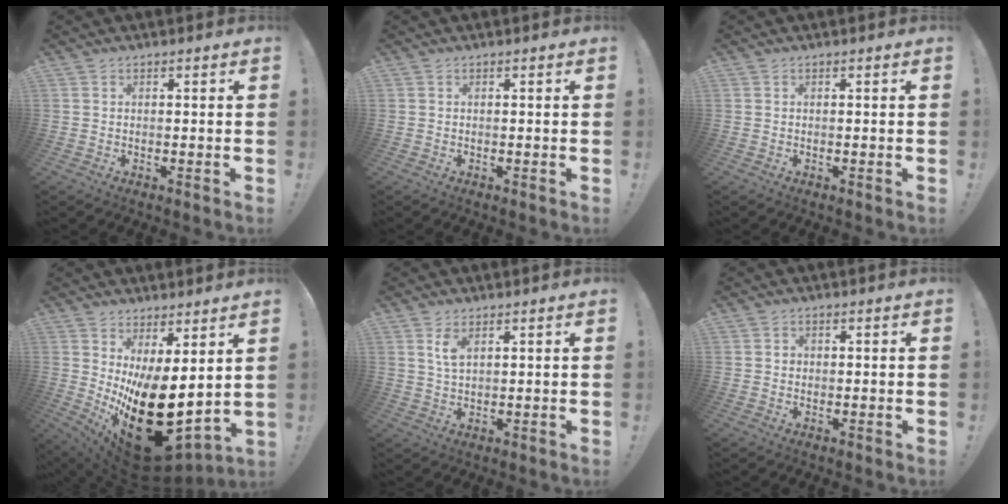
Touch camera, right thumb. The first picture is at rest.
{"total": 0.0}
{"total": 0.0}
{"total": 21.4, "force": [-3.3, 9.9, 18.6], "torque": [-0.278, -0.015, -0.024]}
{"total": 4.0, "force": [2.2, 1.7, 2.8], "torque": [-0.050, -0.008, 0.038]}
{"total": 1.1, "force": [-0.1, 1.0, 0.4], "torque": [0.002, 0.001, -0.005]}